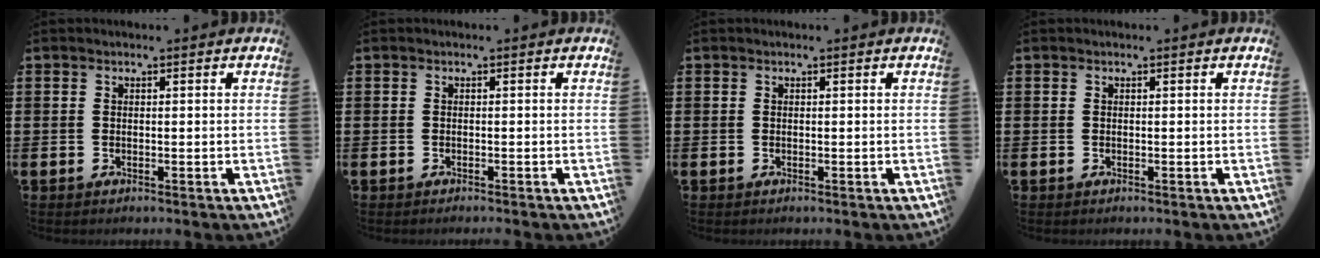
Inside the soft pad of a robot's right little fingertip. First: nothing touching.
{"total": 0.0}
{"total": 0.0}
{"total": 0.0}